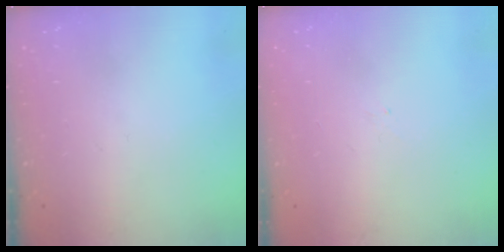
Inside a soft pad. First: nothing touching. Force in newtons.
{"total": 1.3, "press": 1.2, "slide": 0.5}